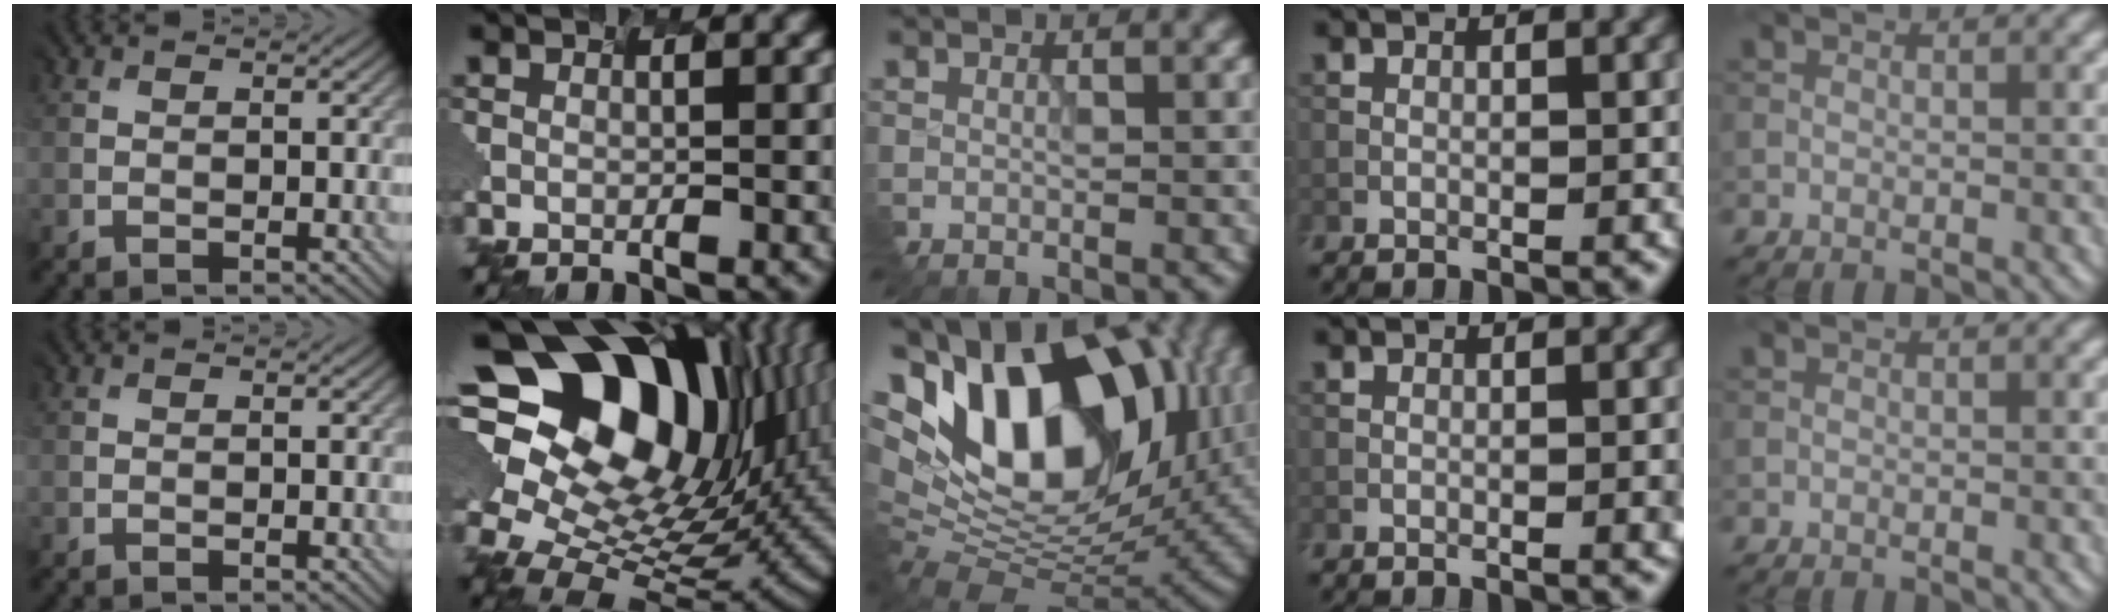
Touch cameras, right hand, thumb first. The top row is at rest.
{"index": {"total": 18.8, "force": [6.2, 12.5, 12.7], "torque": [-0.218, 0.030, 0.123]}, "middle": {"total": 17.1, "force": [4.7, 10.2, 13.0], "torque": [-0.220, 0.029, 0.067]}, "ring": {"total": 1.0, "force": [0.1, 0.2, 0.9], "torque": [-0.012, 0.002, 0.001]}}